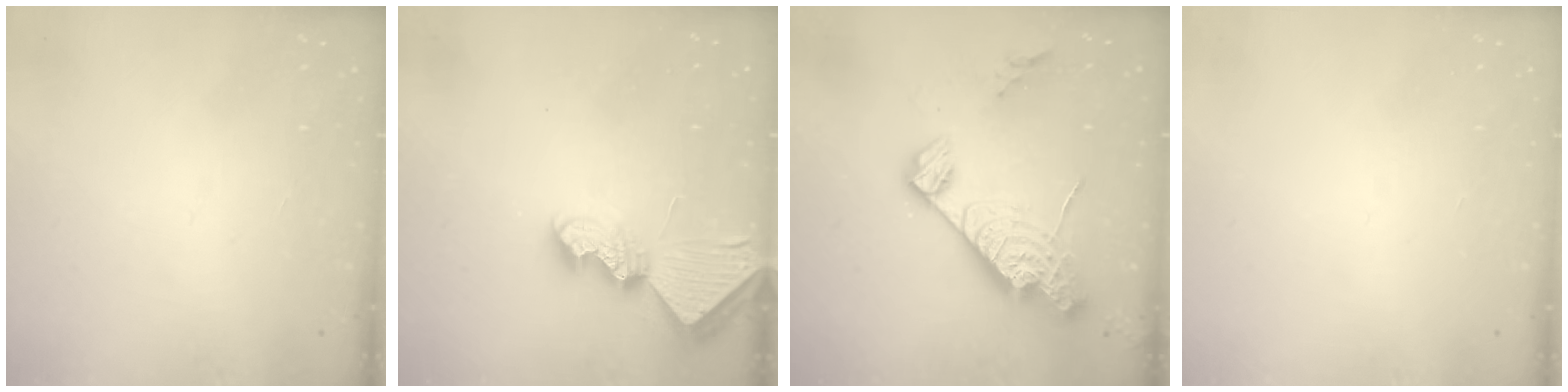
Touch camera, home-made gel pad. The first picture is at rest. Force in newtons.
{"total": 8.3, "press": 8.3, "slide": 0.7}
{"total": 17.4, "press": 17.3, "slide": 1.7}
{"total": 0.0}